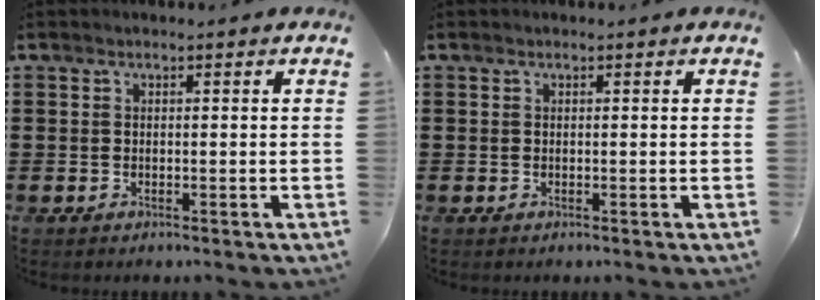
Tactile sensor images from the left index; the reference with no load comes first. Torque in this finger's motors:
{"motor_torque": [0.00, 0.00, 0.00, -0.01]}